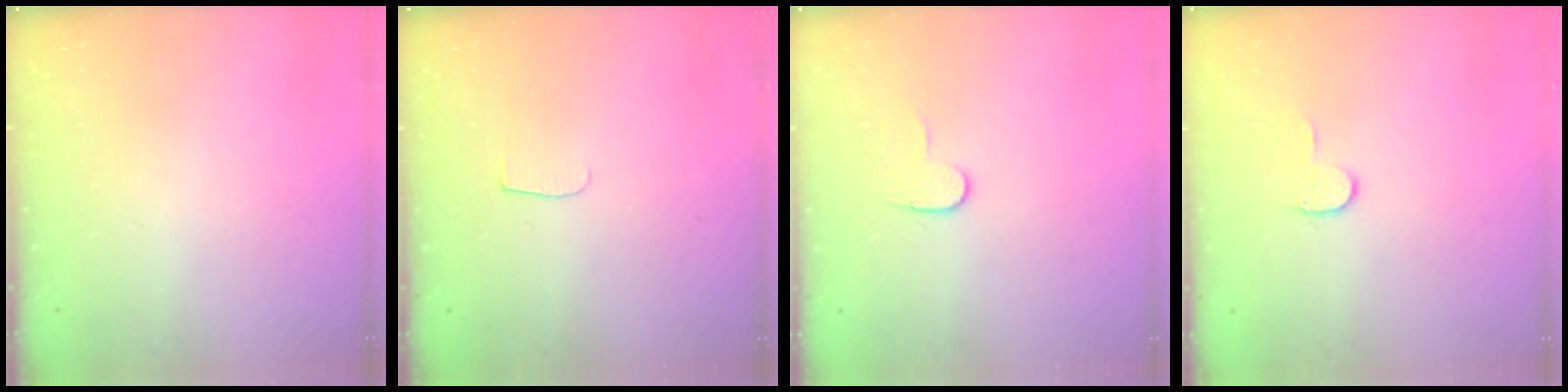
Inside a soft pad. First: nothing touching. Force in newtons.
{"total": 4.5, "press": 4.4, "slide": 0.5}
{"total": 6.8, "press": 6.8, "slide": 0.6}
{"total": 4.6, "press": 4.6, "slide": 0.5}